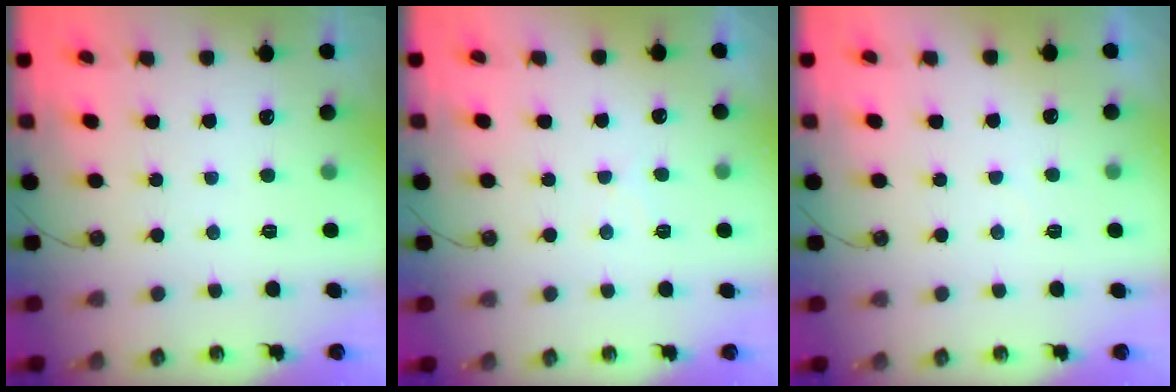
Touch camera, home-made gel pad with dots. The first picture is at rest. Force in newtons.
{"total": 5.6, "press": 5.5, "slide": 0.7}
{"total": 2.9, "press": 2.9, "slide": 0.5}